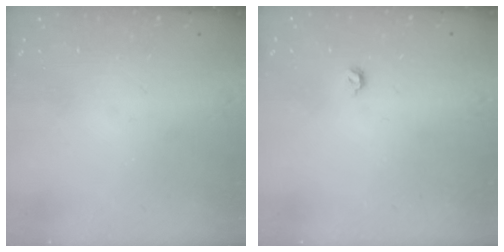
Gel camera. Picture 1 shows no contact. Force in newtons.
{"total": 4.6, "press": 4.5, "slide": 0.9}